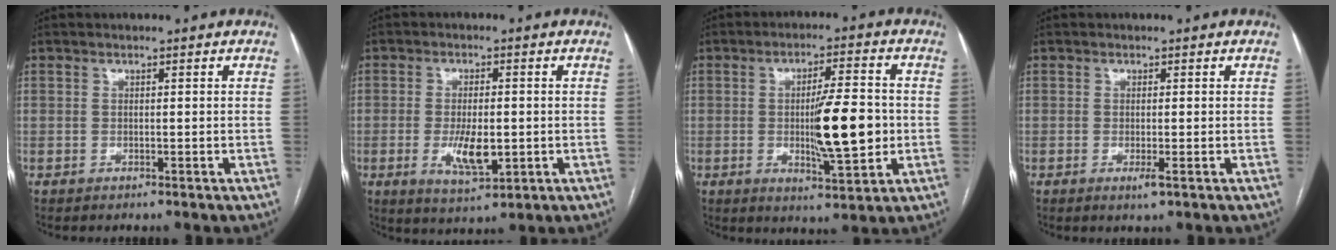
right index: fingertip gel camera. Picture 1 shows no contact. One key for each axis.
{"total": 6.7, "fx": -1.2, "fy": 2.4, "fz": 6.2, "tx": -0.117, "ty": -0.011, "tz": -0.015}
{"total": 10.7, "fx": -1.0, "fy": 1.7, "fz": 10.5, "tx": -0.171, "ty": -0.005, "tz": -0.015}
{"total": 1.7, "fx": -0.7, "fy": 0.0, "fz": 1.6, "tx": -0.023, "ty": -0.006, "tz": -0.010}